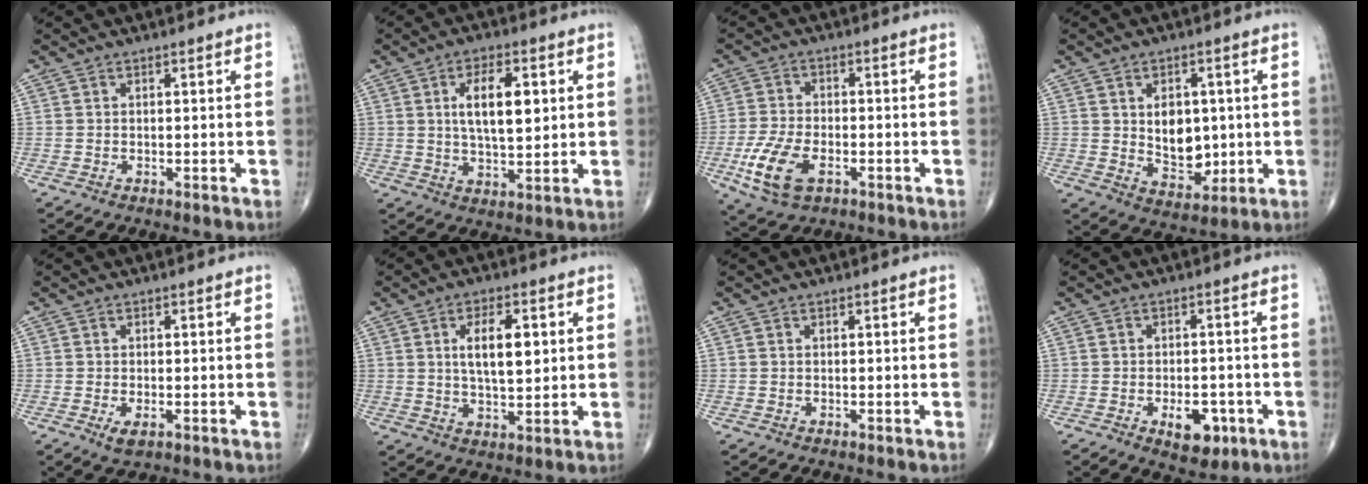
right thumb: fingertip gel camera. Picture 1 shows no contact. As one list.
[{"total": 10.0, "force": [2.2, 4.4, 8.6], "torque": [-0.132, -0.009, 0.039]}, {"total": 10.2, "force": [-3.9, 5.5, 7.7], "torque": [-0.162, 0.005, -0.069]}, {"total": 9.3, "force": [0.7, 6.6, 6.6], "torque": [-0.061, -0.013, 0.027]}, {"total": 2.3, "force": [-0.8, 1.0, 2.0], "torque": [-0.039, -0.005, -0.013]}, {"total": 8.8, "force": [2.0, 3.9, 7.7], "torque": [-0.117, -0.009, 0.034]}, {"total": 0.0}, {"total": 6.7, "force": [-2.7, 3.8, 4.8], "torque": [-0.049, 0.010, -0.029]}]